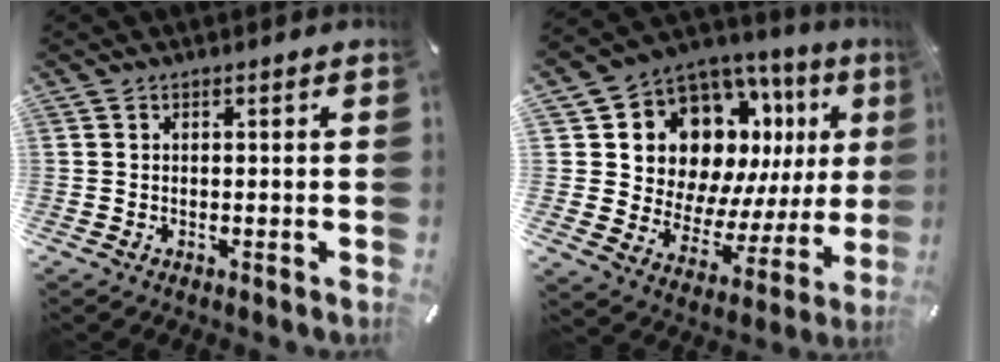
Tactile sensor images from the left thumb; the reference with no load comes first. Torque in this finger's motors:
{"motor_torque": [1.30, 1.71, 0.89, -0.73, 0.15]}